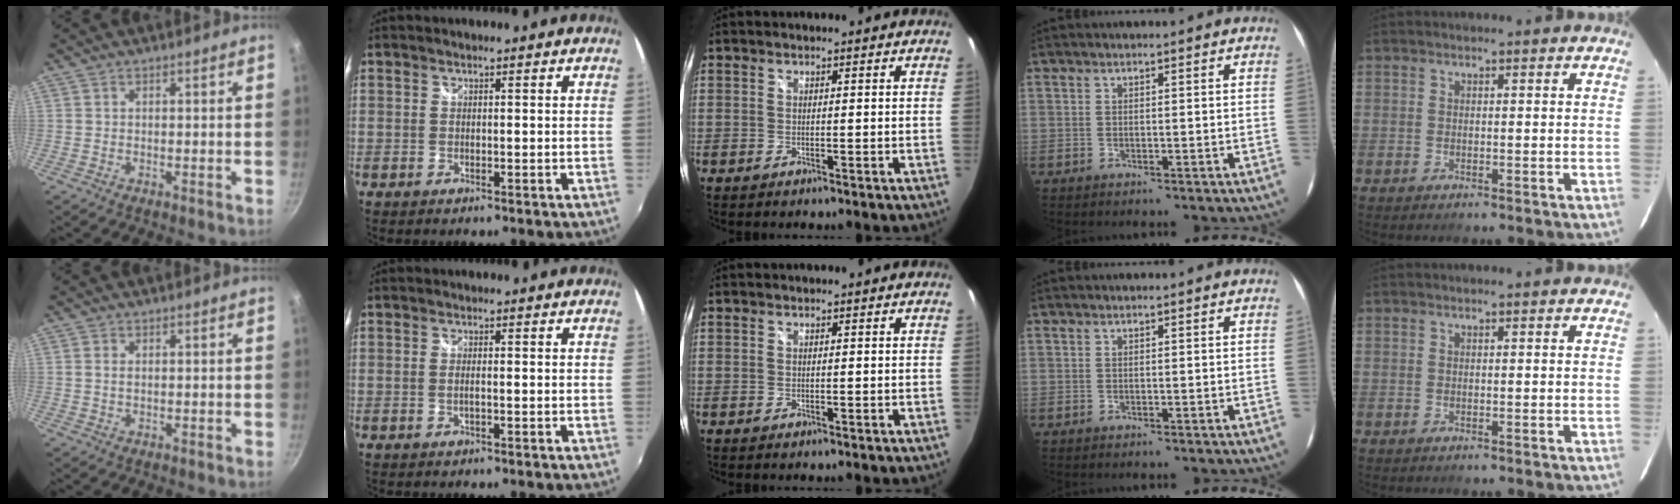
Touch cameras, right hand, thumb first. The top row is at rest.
{"thumb": {"total": 1.2, "force": [0.2, 0.7, 0.9], "torque": [-0.017, 0.001, 0.003]}, "index": {"total": 1.1, "force": [-0.3, 0.0, 1.1], "torque": [-0.021, 0.000, -0.006]}}